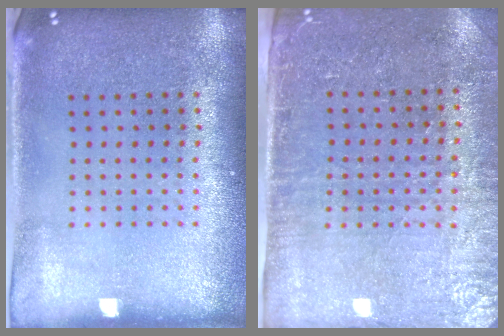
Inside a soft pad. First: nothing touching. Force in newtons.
{"total": 3.0, "press": 2.7, "slide": 1.3}